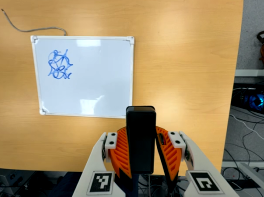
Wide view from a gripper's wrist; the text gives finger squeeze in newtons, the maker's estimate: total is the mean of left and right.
{"total": 7.8, "left": 6.4, "right": 9.1}